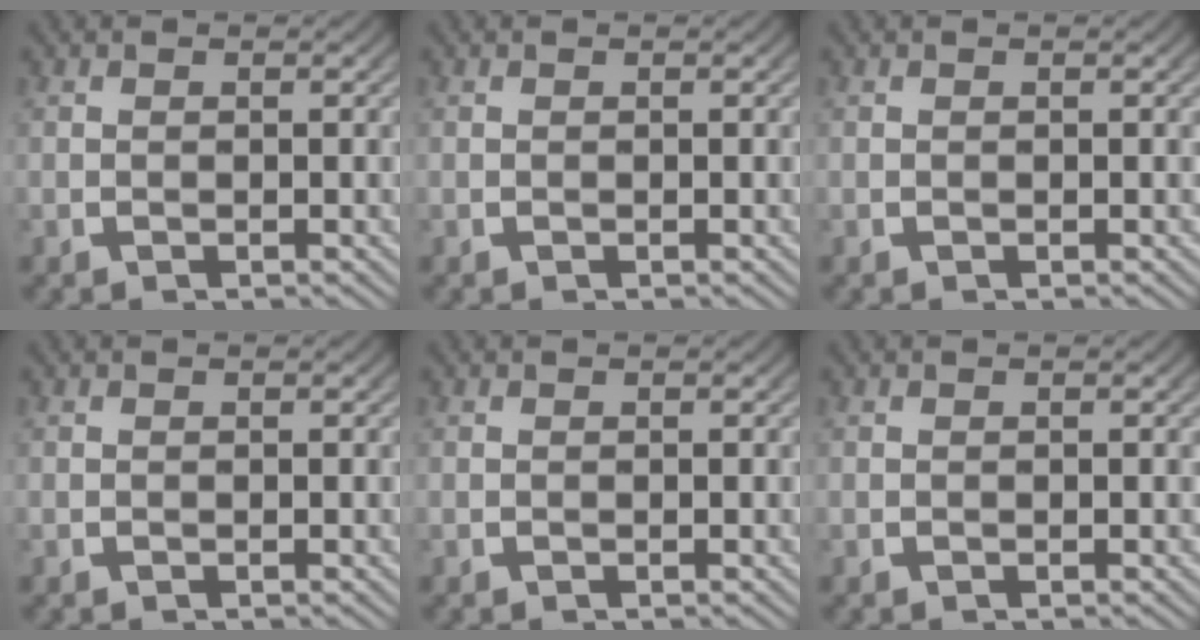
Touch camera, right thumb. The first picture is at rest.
{"total": 0.0}
{"total": 0.0}
{"total": 0.0}
{"total": 0.0}
{"total": 0.0}